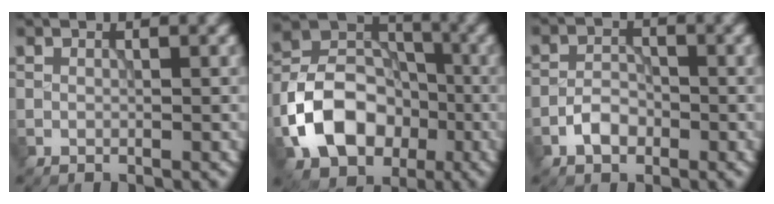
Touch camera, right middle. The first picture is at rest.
{"total": 9.3, "force": [-3.4, 6.8, 5.3], "torque": [-0.090, 0.006, -0.073]}
{"total": 2.5, "force": [-1.3, 1.5, 1.4], "torque": [-0.022, 0.006, -0.028]}